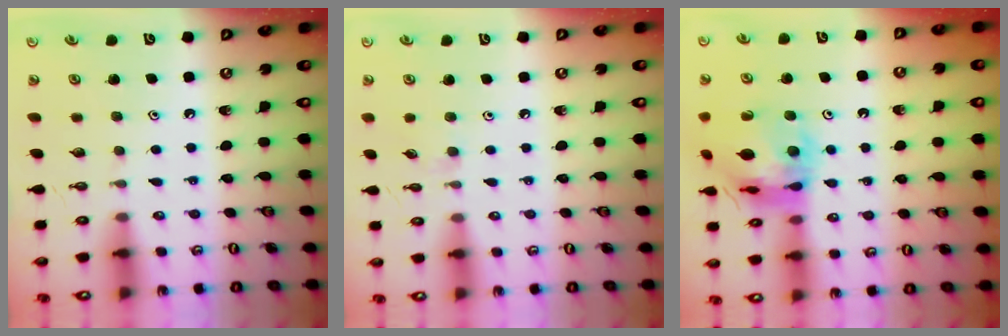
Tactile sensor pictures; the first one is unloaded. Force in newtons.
{"total": 3.7, "press": 3.7, "slide": 0.6}
{"total": 16.1, "press": 16.0, "slide": 2.0}